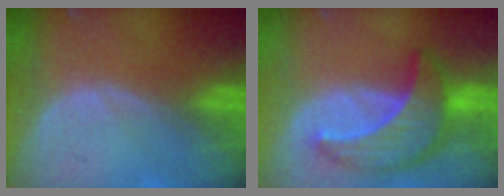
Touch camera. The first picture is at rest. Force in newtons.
{"total": 9.6, "press": 9.5, "slide": 0.8}